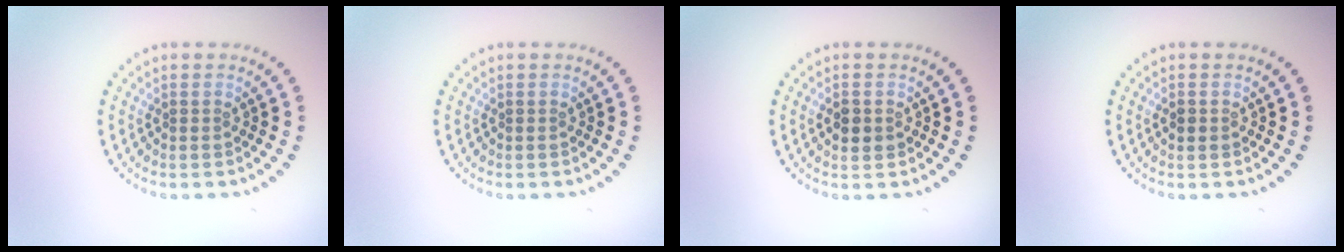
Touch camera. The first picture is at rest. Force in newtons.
{"total": 0.0}
{"total": 1.7, "press": 1.7, "slide": 0.1}
{"total": 1.1, "press": 1.1, "slide": 0.0}